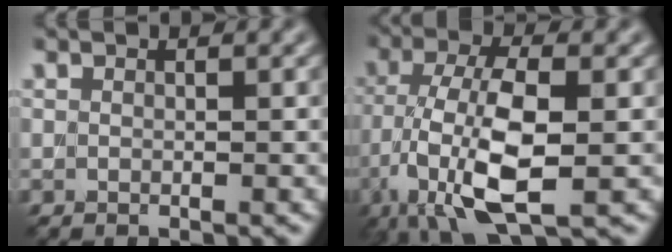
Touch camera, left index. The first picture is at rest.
{"total": 9.0, "force": [-2.6, 3.1, 8.1], "torque": [-0.164, 0.002, -0.051]}